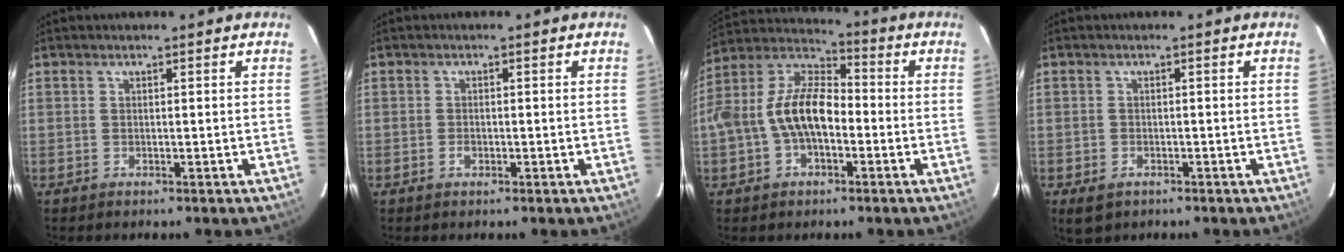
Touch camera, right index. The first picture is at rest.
{"total": 1.4, "force": [-0.6, 0.9, 0.9], "torque": [-0.017, 0.002, -0.011]}
{"total": 13.1, "force": [-2.5, 7.5, 10.4], "torque": [-0.212, 0.023, -0.050]}
{"total": 3.4, "force": [-1.8, 2.3, 1.6], "torque": [-0.032, -0.007, -0.025]}